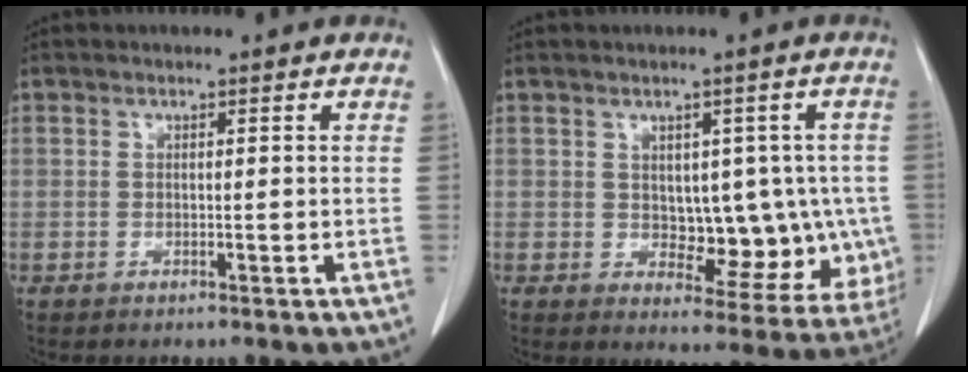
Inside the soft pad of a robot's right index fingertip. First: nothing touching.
{"total": 10.1, "force": [-0.1, 6.1, 8.1], "torque": [-0.078, 0.016, 0.018]}